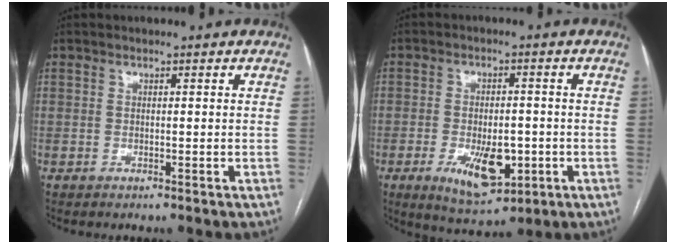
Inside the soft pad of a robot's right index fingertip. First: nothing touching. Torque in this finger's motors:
{"motor_torque": [-0.12, 0.07, 0.05, 0.02]}